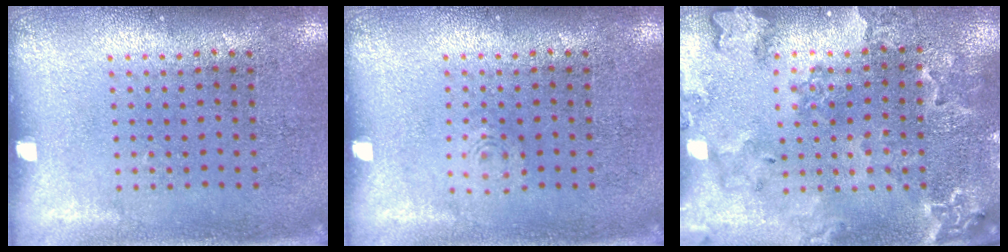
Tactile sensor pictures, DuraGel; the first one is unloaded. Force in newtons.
{"total": 0.7, "press": 0.6, "slide": 0.2}
{"total": 1.9, "press": 1.9, "slide": 0.2}